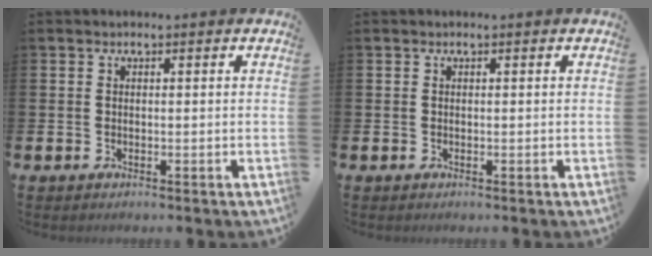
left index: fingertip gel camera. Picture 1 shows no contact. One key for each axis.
{"total": 0.0}